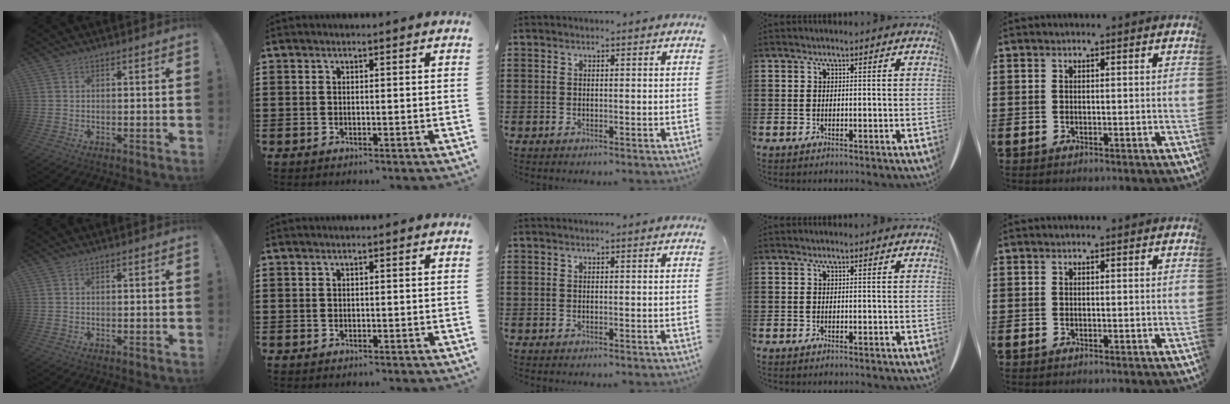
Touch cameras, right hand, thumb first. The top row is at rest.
{}